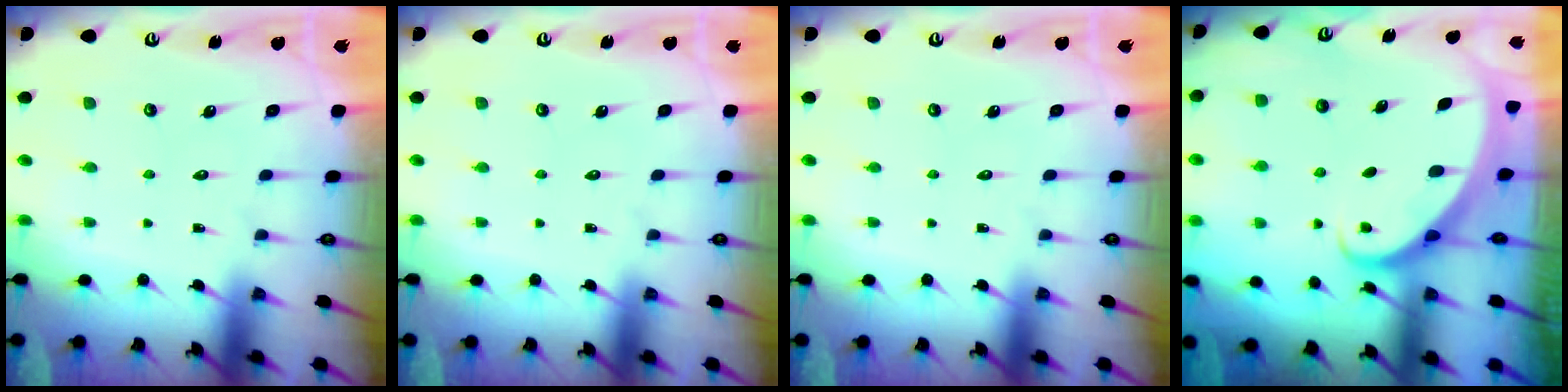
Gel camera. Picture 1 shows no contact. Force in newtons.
{"total": 0.0}
{"total": 0.0}
{"total": 2.5, "press": 2.5, "slide": 0.2}